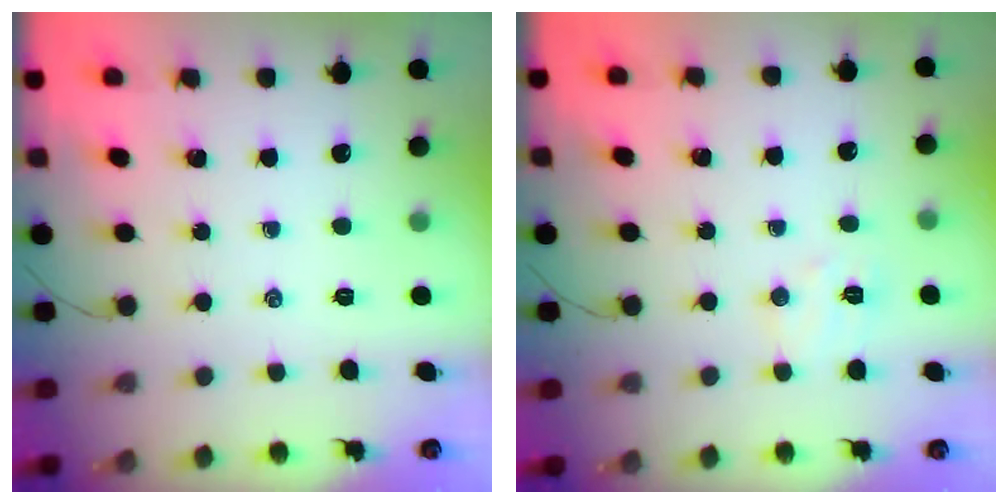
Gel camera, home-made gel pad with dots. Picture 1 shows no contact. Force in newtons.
{"total": 5.1, "press": 5.0, "slide": 1.1}